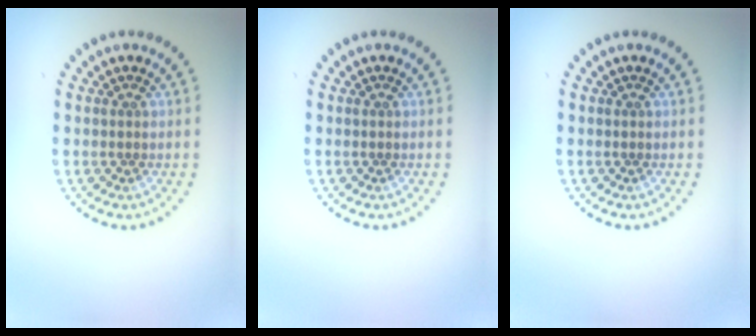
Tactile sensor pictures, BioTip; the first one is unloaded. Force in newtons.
{"total": 0.0}
{"total": 0.0}